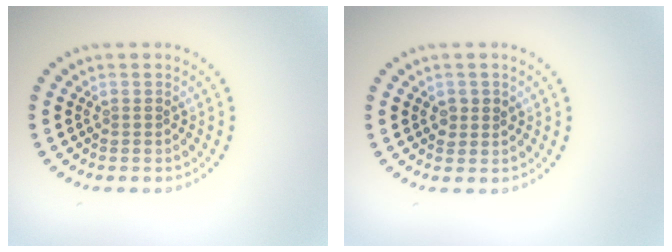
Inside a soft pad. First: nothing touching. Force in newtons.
{"total": 1.4, "press": 1.3, "slide": 0.4}